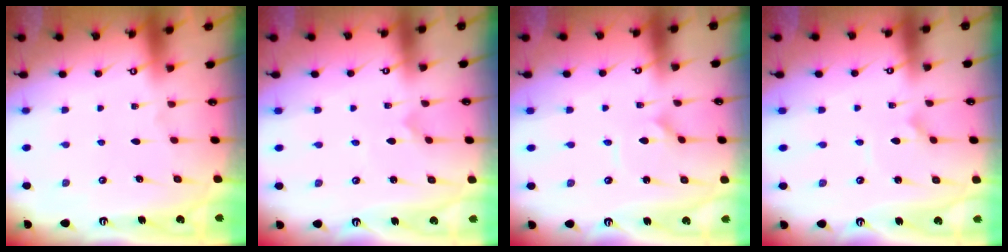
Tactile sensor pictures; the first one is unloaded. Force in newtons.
{"total": 0.0}
{"total": 1.6, "press": 1.6, "slide": 0.1}
{"total": 1.8, "press": 1.8, "slide": 0.2}